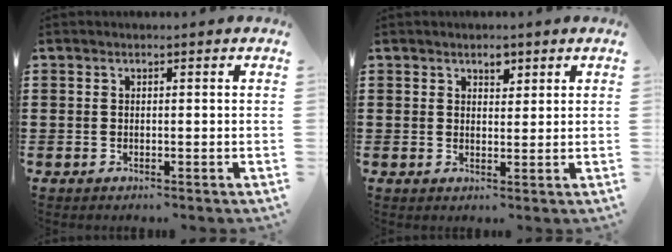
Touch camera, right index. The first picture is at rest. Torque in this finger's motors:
{"motor_torque": [0.02, 0.00, 0.02, 0.01]}